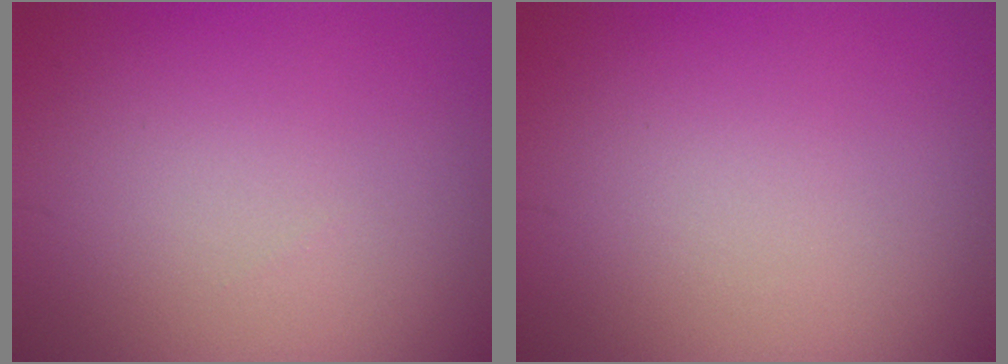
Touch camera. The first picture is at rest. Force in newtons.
{"total": 0.0}